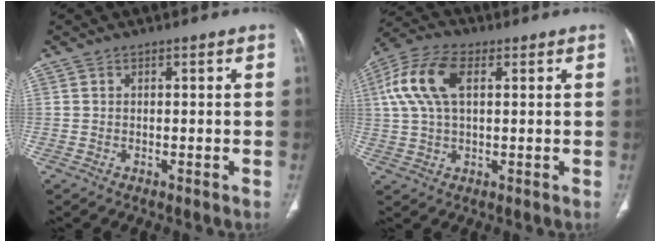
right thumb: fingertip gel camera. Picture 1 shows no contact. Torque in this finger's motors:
{"motor_torque": [0.14, 0.29, 0.45, -0.04, 0.17]}